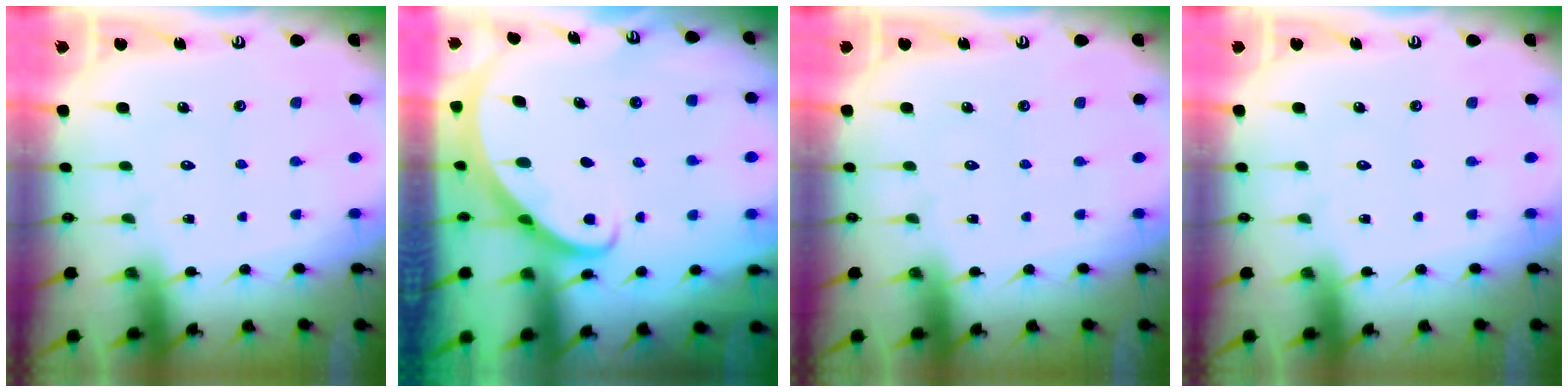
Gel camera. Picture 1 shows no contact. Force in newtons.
{"total": 2.4, "press": 2.4, "slide": 0.2}
{"total": 0.0}
{"total": 0.0}